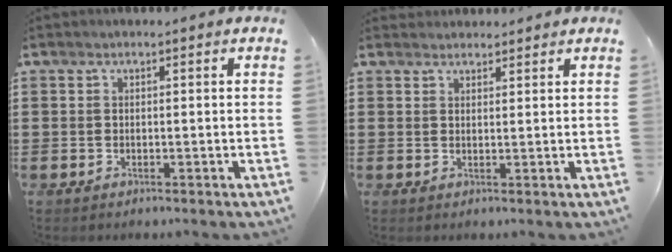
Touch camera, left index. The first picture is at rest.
{"total": 1.8, "force": [1.8, 0.4, 0.0], "torque": [-0.003, 0.002, 0.035]}